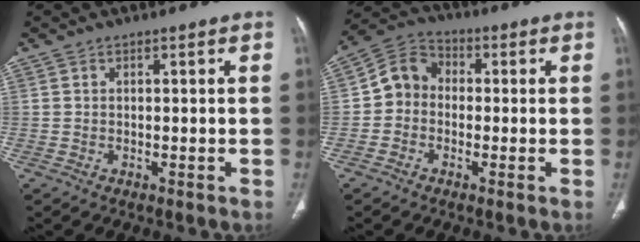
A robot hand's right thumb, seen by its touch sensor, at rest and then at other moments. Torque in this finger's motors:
{"motor_torque": [-0.26, 0.38, 0.21, -0.43, 0.13]}